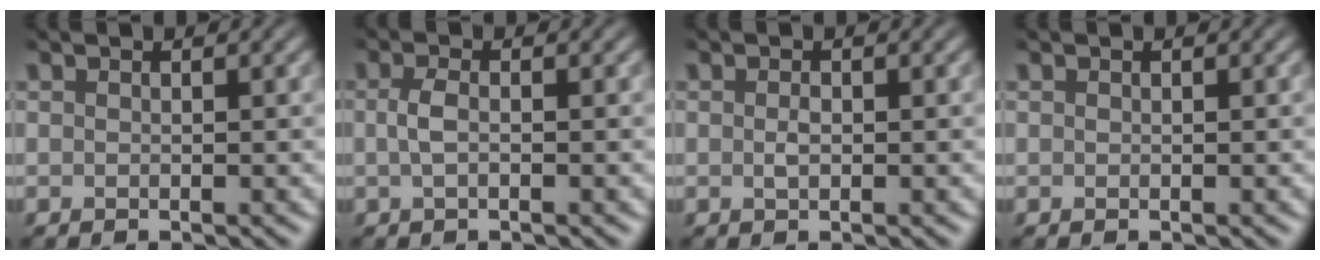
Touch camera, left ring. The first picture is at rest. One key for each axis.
{"total": 1.6, "fx": -0.1, "fy": 0.6, "fz": 1.5, "tx": -0.035, "ty": 0.002, "tz": -0.006}
{"total": 0.7, "fx": 0.0, "fy": 0.4, "fz": 0.6, "tx": -0.014, "ty": -0.002, "tz": -0.001}
{"total": 0.0}